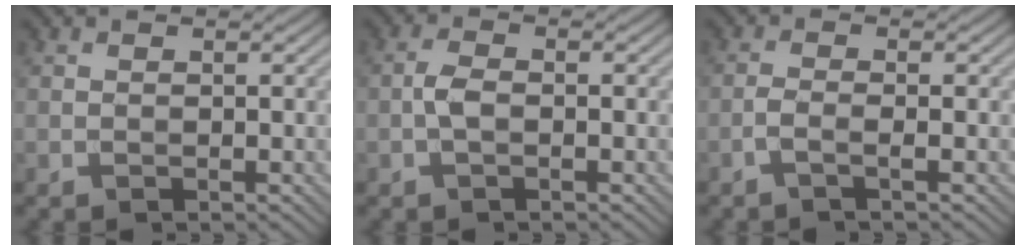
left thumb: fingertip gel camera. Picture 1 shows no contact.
{"total": 2.2, "force": [-0.6, 1.0, 1.9], "torque": [-0.042, 0.005, -0.018]}
{"total": 1.7, "force": [-0.9, 0.2, 1.5], "torque": [-0.029, 0.007, -0.027]}